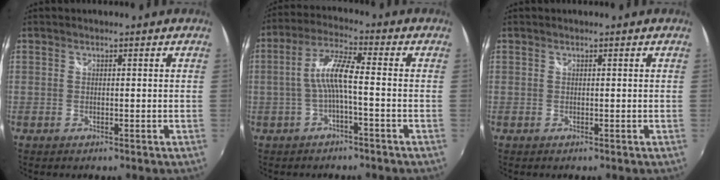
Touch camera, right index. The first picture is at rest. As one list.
[{"total": 6.8, "force": [-1.5, 0.8, 6.6], "torque": [-0.146, 0.013, -0.028]}, {"total": 0.0}]